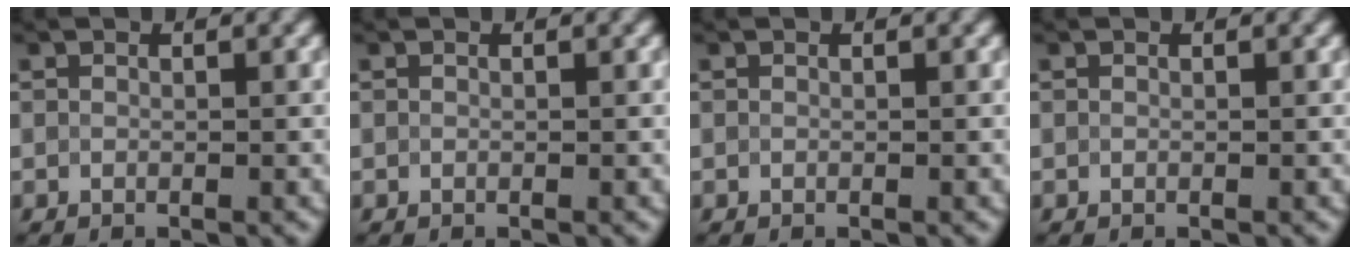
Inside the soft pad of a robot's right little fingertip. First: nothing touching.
{"total": 0.0}
{"total": 0.0}
{"total": 0.0}